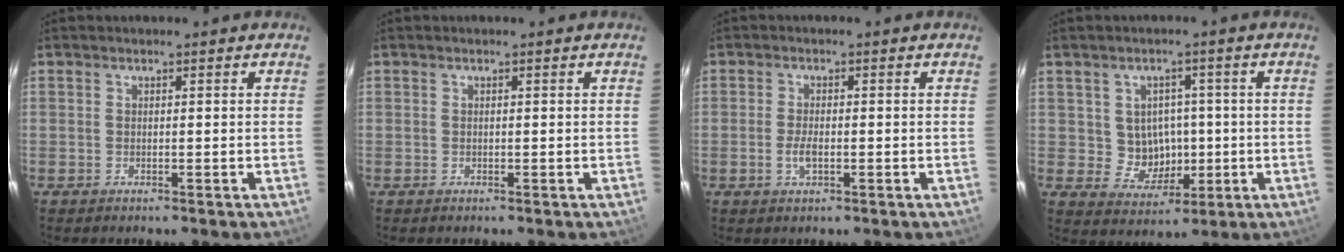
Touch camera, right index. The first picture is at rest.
{"total": 0.0}
{"total": 2.9, "force": [-0.9, 1.2, 2.4], "torque": [-0.051, -0.002, -0.017]}
{"total": 6.7, "force": [0.0, 6.4, 2.0], "torque": [-0.044, 0.012, 0.018]}